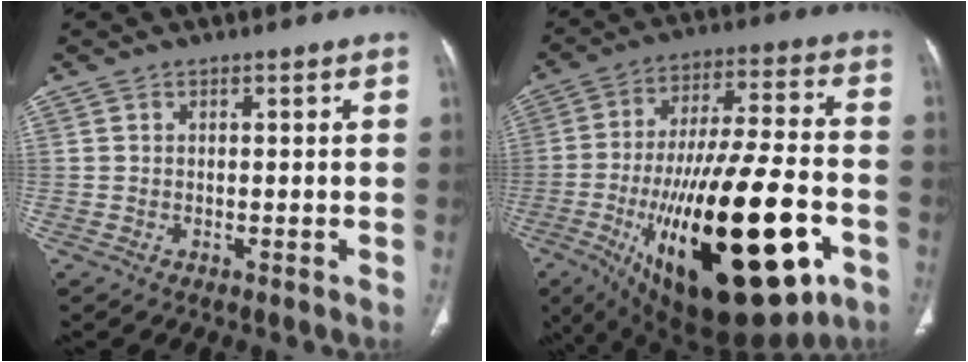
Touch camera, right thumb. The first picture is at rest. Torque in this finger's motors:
{"motor_torque": [2.61, 2.35, 2.77, 0.00, 1.05]}